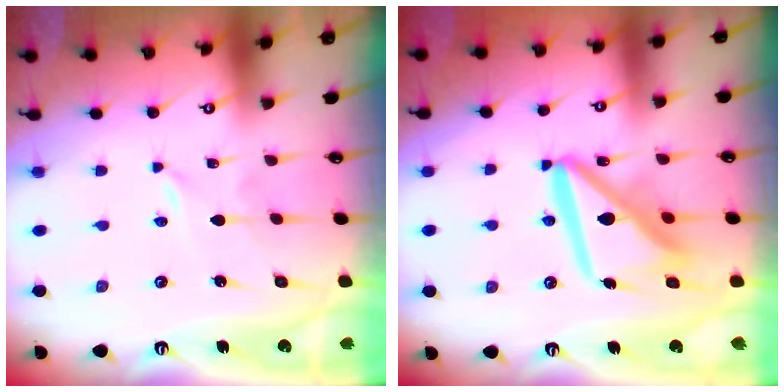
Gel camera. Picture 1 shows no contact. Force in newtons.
{"total": 14.9, "press": 14.8, "slide": 1.8}